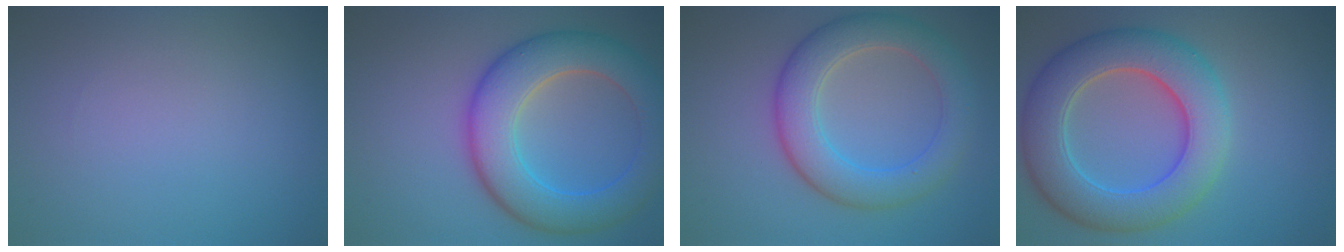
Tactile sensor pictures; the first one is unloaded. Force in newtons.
{"total": 8.2, "press": 8.2, "slide": 0.1}
{"total": 6.0, "press": 6.0, "slide": 0.1}
{"total": 8.5, "press": 8.4, "slide": 0.4}